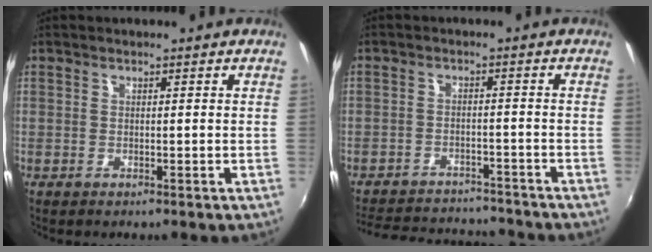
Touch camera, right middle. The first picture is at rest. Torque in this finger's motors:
{"motor_torque": [0.80, -1.34, -0.19, -0.04]}